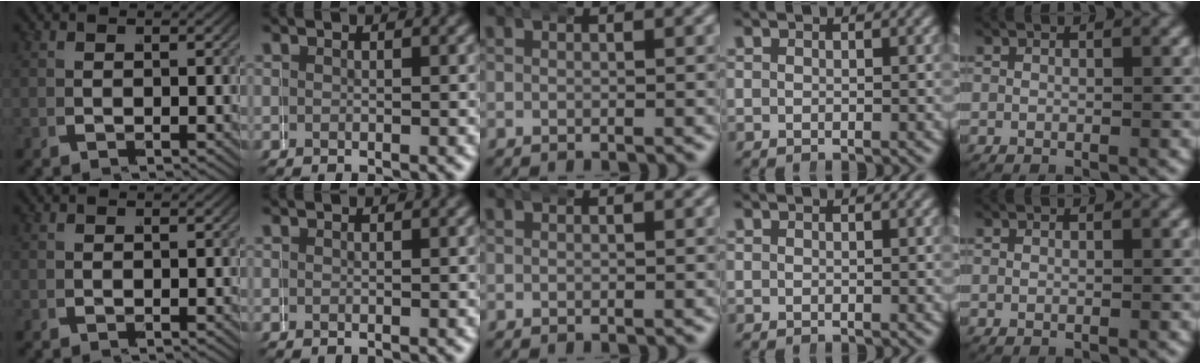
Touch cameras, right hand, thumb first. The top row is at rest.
{}